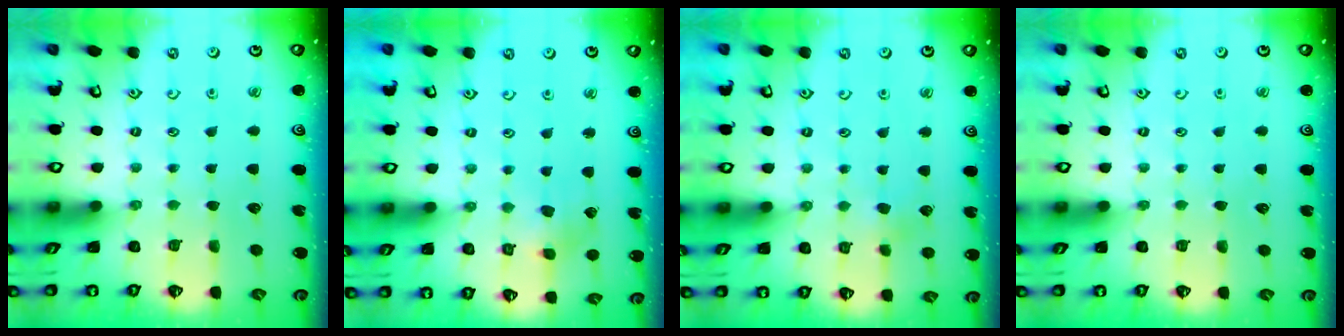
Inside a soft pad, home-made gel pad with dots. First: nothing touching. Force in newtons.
{"total": 3.6, "press": 3.6, "slide": 0.5}
{"total": 2.9, "press": 2.8, "slide": 0.9}
{"total": 0.0}